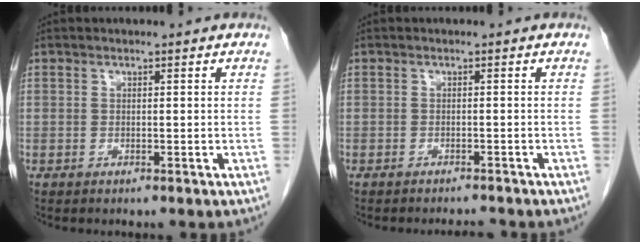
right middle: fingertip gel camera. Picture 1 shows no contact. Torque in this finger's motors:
{"motor_torque": [0.05, 0.03, 0.03, 0.01]}